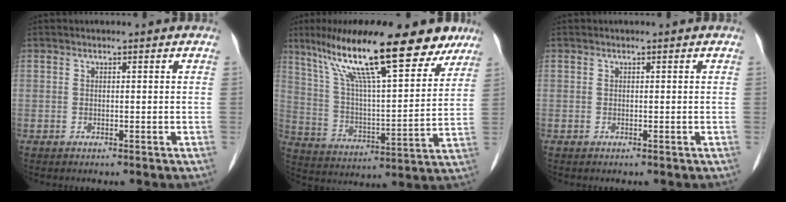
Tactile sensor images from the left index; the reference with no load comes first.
{"total": 22.1, "force": [15.7, 4.5, 14.9], "torque": [-0.247, 0.024, 0.258]}
{"total": 0.0}